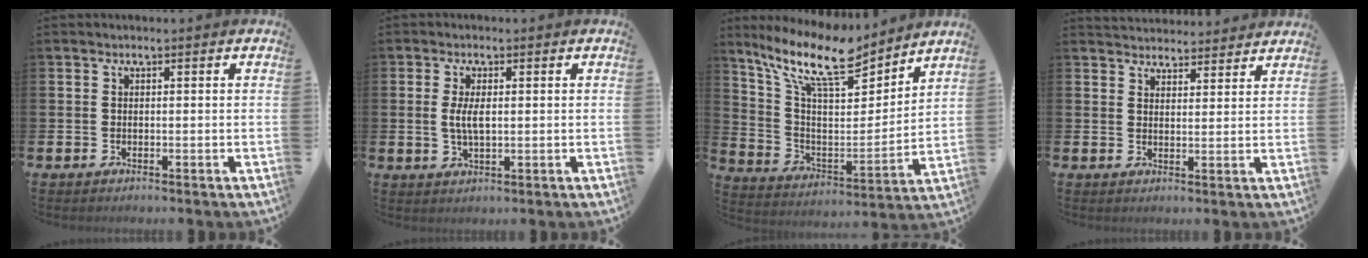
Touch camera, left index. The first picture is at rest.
{"total": 3.4, "force": [0.4, 1.3, 3.1], "torque": [-0.062, 0.005, 0.005]}
{"total": 12.9, "force": [10.4, 3.8, 6.7], "torque": [-0.161, -0.062, 0.180]}
{"total": 3.8, "force": [3.8, 0.7, -0.3], "torque": [0.001, -0.022, 0.069]}